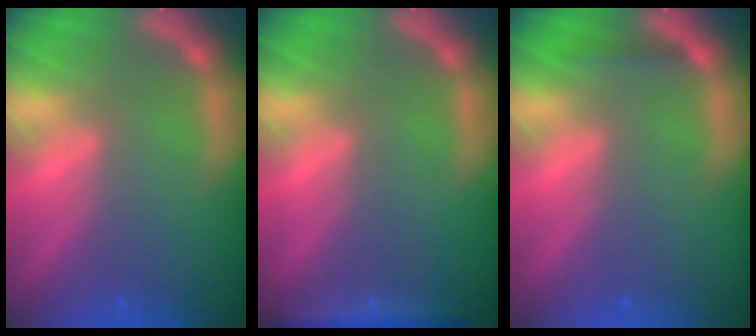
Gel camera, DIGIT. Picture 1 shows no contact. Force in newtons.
{"total": 2.4}
{"total": 0.9}